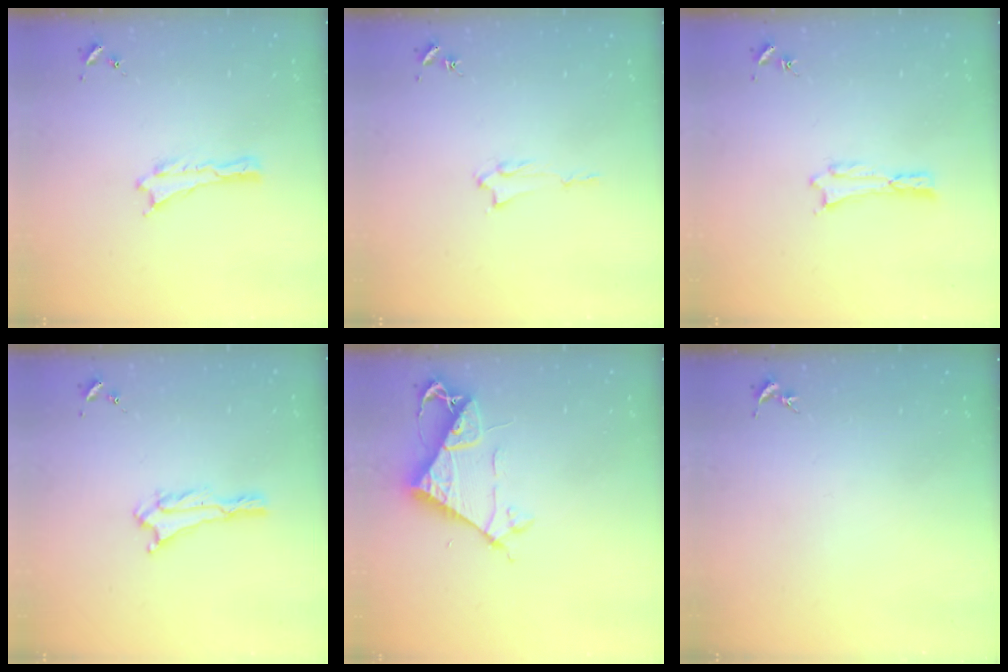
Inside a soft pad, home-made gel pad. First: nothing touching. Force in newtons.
{"total": 1.3, "press": 1.3, "slide": 0.2}
{"total": 0.0}
{"total": 1.0, "press": 1.0, "slide": 0.1}
{"total": 7.5, "press": 7.5, "slide": 0.5}
{"total": 0.0}